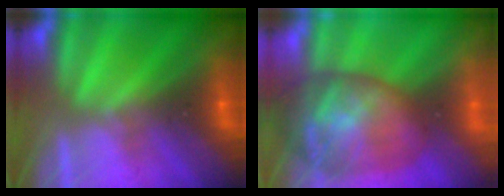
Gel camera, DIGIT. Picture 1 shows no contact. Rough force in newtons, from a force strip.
{"total": 7.2}